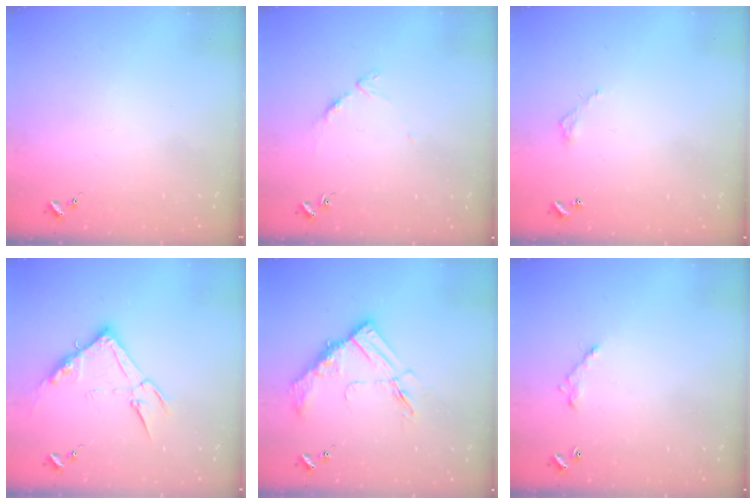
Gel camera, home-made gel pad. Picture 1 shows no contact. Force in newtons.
{"total": 5.5, "press": 5.5, "slide": 0.4}
{"total": 3.2, "press": 3.1, "slide": 0.2}
{"total": 13.8, "press": 13.8, "slide": 0.8}
{"total": 14.1, "press": 14.0, "slide": 1.1}
{"total": 5.2, "press": 5.2, "slide": 0.2}